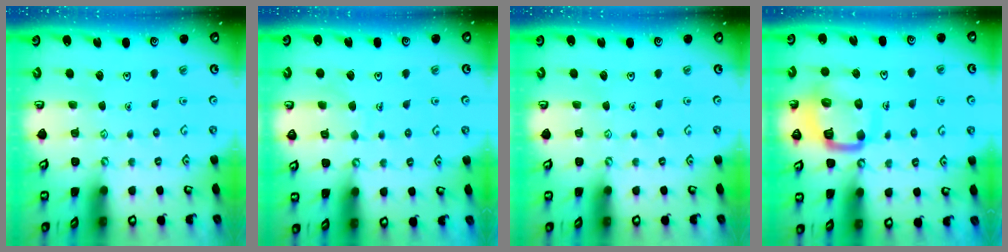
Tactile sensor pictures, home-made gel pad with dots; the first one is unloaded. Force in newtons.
{"total": 4.3, "press": 4.3, "slide": 0.3}
{"total": 0.0}
{"total": 12.5, "press": 12.4, "slide": 1.5}